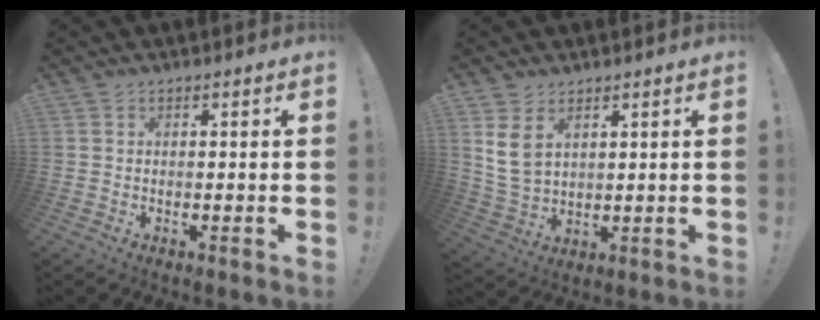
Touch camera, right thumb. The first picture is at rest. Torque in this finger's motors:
{"motor_torque": [-0.43, 0.42, 0.05, 0.20, 0.07]}